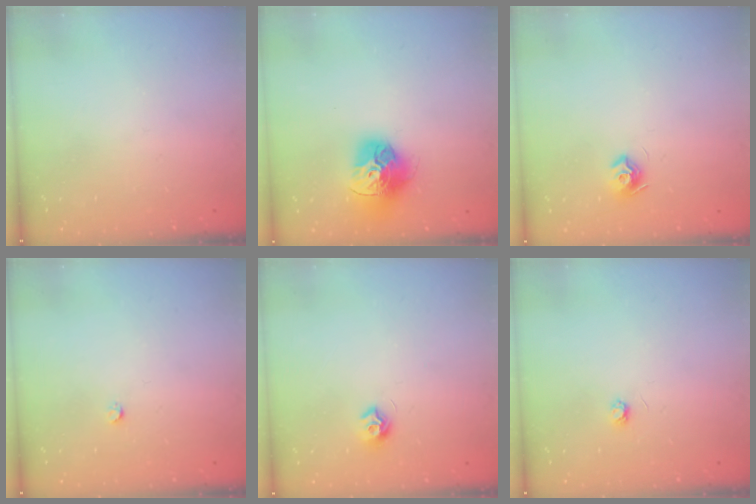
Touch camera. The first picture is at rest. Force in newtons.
{"total": 16.0, "press": 15.9, "slide": 1.7}
{"total": 7.8, "press": 7.8, "slide": 0.2}
{"total": 2.4, "press": 2.4, "slide": 0.3}
{"total": 7.6, "press": 7.6, "slide": 0.6}
{"total": 2.9, "press": 2.9, "slide": 0.3}